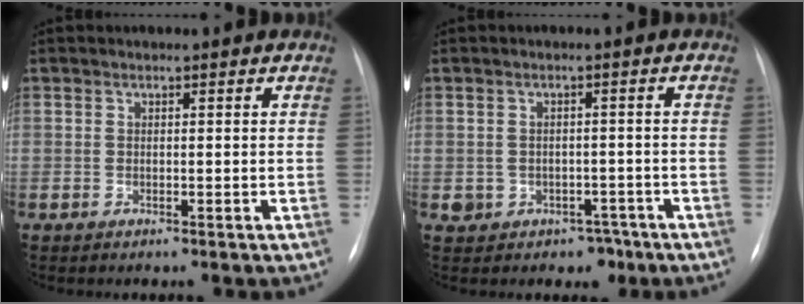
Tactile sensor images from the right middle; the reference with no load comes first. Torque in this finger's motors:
{"motor_torque": [0.09, -0.04, 0.00, 0.00]}